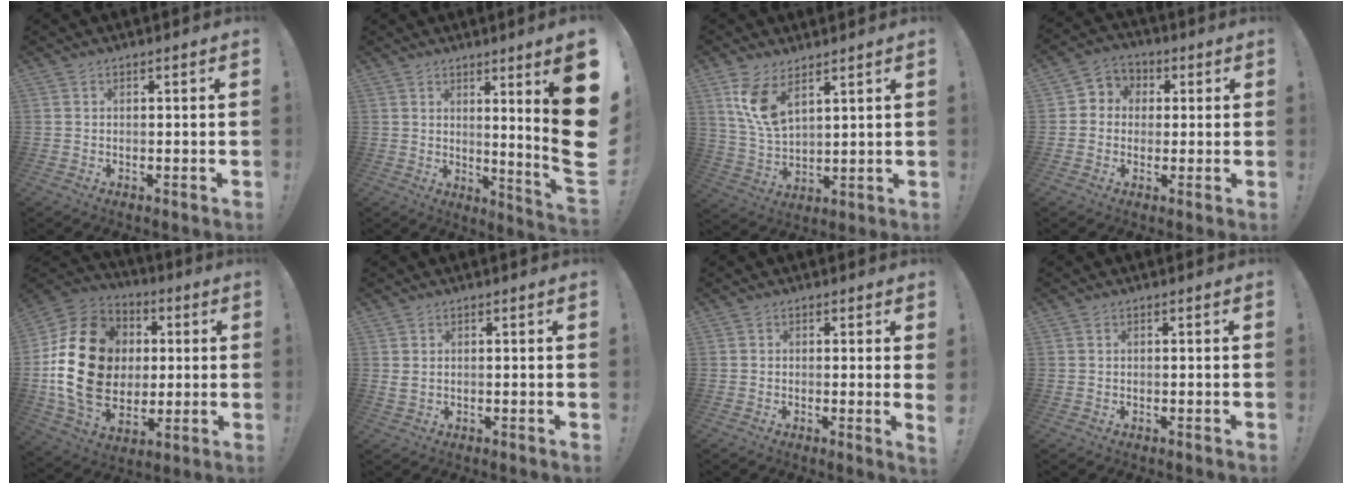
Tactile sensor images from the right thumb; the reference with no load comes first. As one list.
[{"total": 12.7, "force": [3.1, -1.9, 12.2], "torque": [-0.168, -0.053, 0.031]}, {"total": 9.9, "force": [6.2, 4.3, 6.5], "torque": [-0.121, -0.032, 0.116]}, {"total": 5.7, "force": [-0.8, 5.4, 1.5], "torque": [-0.013, 0.012, -0.012]}, {"total": 24.6, "force": [1.6, 19.2, 15.3], "torque": [-0.261, 0.011, 0.054]}, {"total": 1.5, "force": [0.8, 0.4, 1.2], "torque": [-0.017, -0.003, 0.014]}, {"total": 1.8, "force": [0.5, -0.4, 1.7], "torque": [-0.014, -0.010, 0.003]}, {"total": 0.0}]